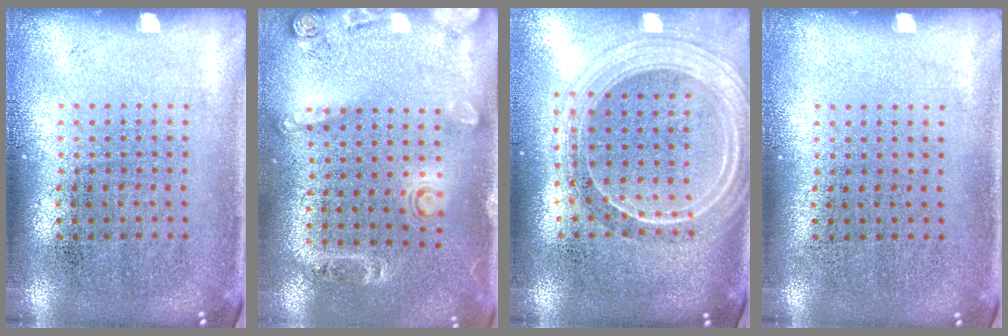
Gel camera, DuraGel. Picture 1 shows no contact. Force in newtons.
{"total": 1.6, "press": 1.2, "slide": 1.1}
{"total": 2.3, "press": 2.0, "slide": 1.2}
{"total": 0.0}